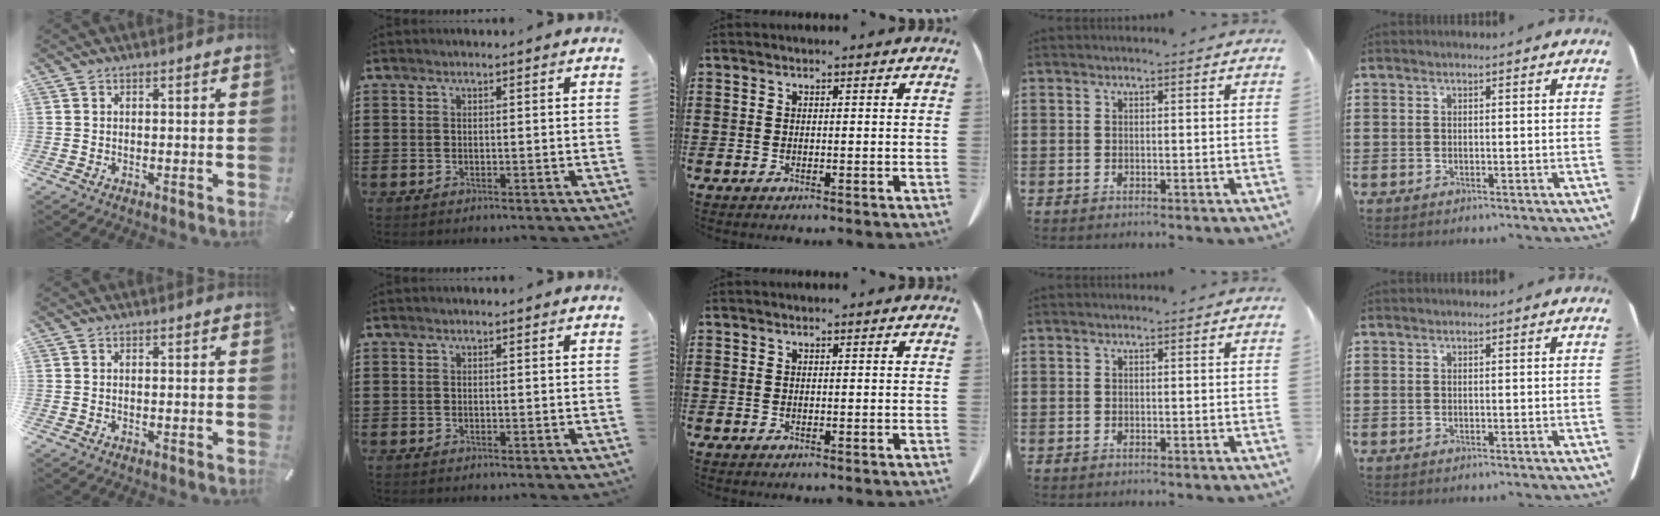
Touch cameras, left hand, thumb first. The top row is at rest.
{}